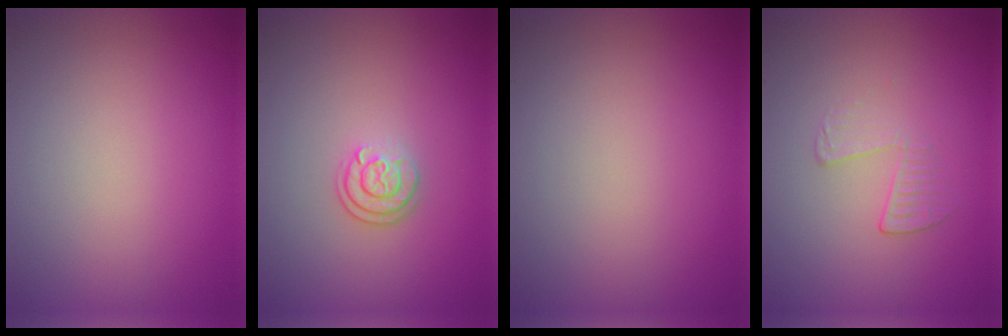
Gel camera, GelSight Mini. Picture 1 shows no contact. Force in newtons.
{"total": 2.3, "press": 1.7, "slide": 1.5}
{"total": 0.0}
{"total": 1.8, "press": 0.5, "slide": 1.7}